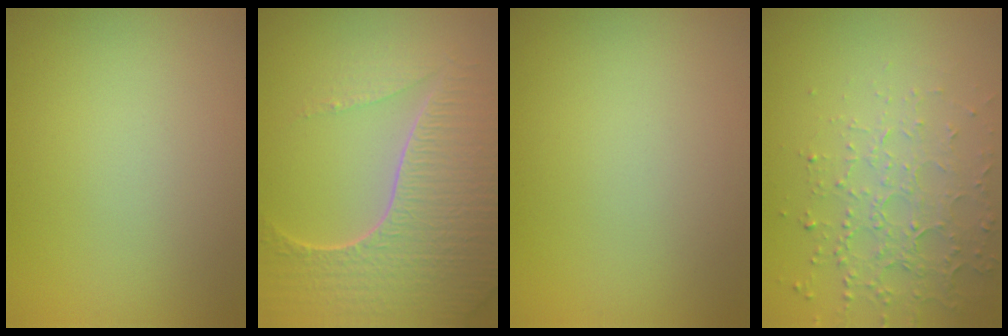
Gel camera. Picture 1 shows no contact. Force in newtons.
{"total": 7.5, "press": 5.5, "slide": 5.2}
{"total": 0.0}
{"total": 4.5, "press": 3.3, "slide": 3.1}